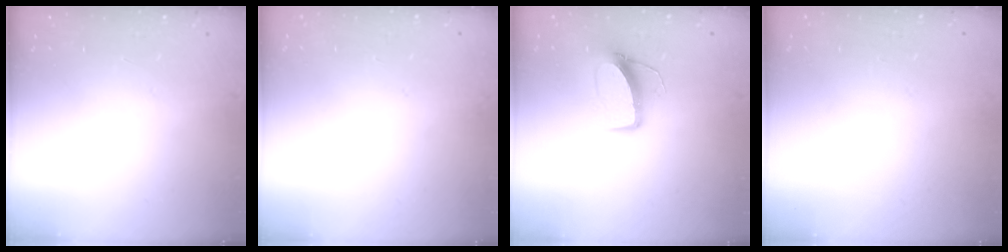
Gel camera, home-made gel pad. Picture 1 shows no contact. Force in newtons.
{"total": 0.0}
{"total": 10.2, "press": 10.2, "slide": 0.5}
{"total": 0.0}